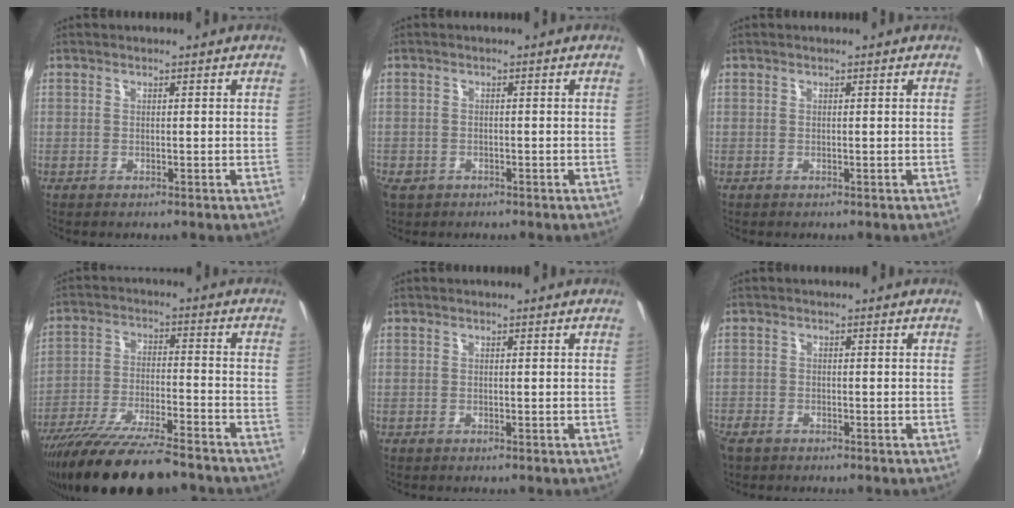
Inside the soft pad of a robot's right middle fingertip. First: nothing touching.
{"total": 3.5, "force": [-1.9, 2.5, 1.5], "torque": [-0.037, -0.007, -0.033]}
{"total": 0.0}
{"total": 19.9, "force": [-16.4, 3.3, 10.8], "torque": [-0.213, -0.051, -0.271]}
{"total": 0.0}
{"total": 3.2, "force": [-2.5, 1.6, 1.3], "torque": [-0.035, -0.010, -0.049]}